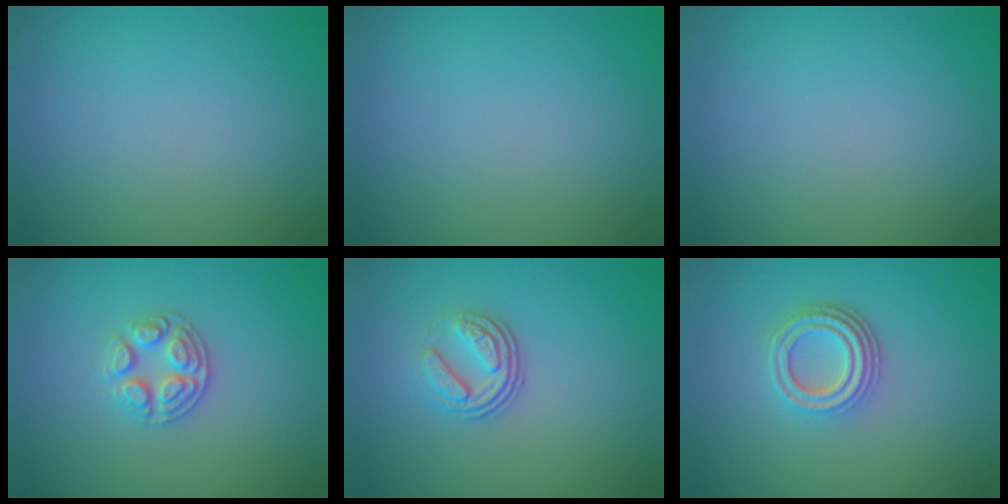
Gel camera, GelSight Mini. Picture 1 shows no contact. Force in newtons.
{"total": 0.0}
{"total": 0.0}
{"total": 2.9, "press": 2.7, "slide": 1.0}
{"total": 3.4, "press": 2.3, "slide": 2.5}
{"total": 4.1, "press": 3.1, "slide": 2.7}